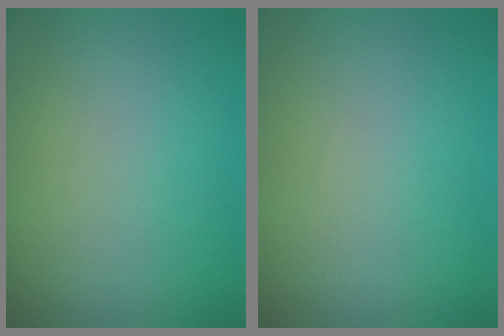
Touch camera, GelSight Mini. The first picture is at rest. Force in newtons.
{"total": 0.0}